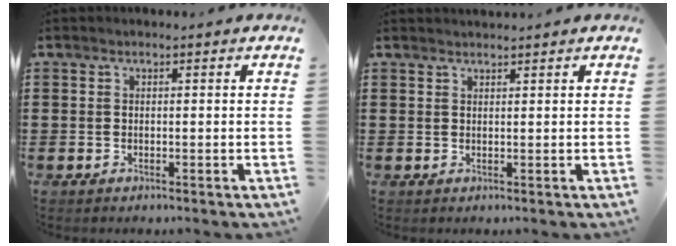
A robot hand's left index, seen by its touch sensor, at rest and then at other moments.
{"total": 1.0, "force": [1.0, -0.1, 0.1], "torque": [-0.004, -0.003, 0.020]}